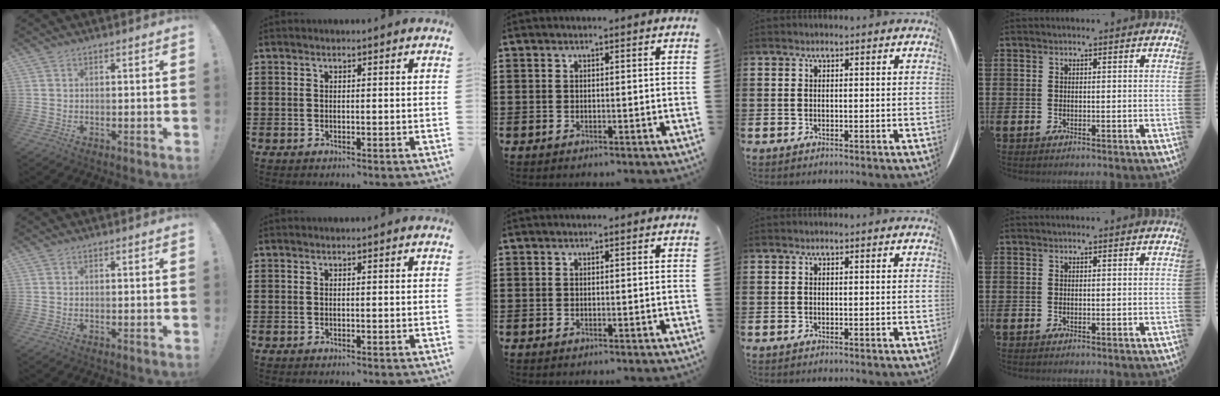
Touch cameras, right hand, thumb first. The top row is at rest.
{}